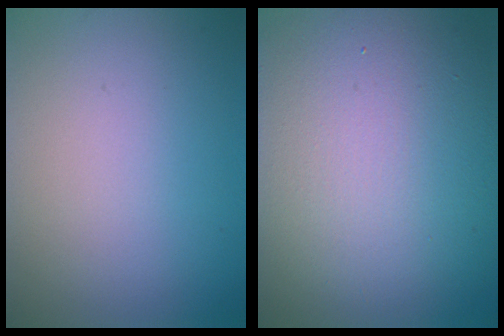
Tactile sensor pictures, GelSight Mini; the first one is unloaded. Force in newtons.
{"total": 15.7, "press": 15.7, "slide": 1.0}